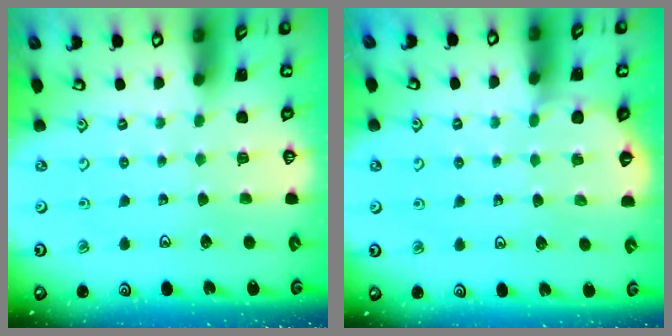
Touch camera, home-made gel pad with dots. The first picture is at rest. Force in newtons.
{"total": 3.3, "press": 3.3, "slide": 0.4}